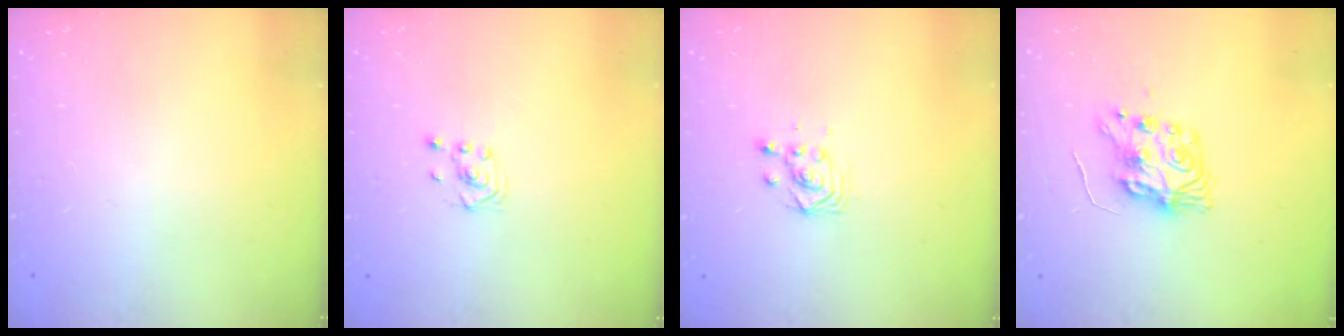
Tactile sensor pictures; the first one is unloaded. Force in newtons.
{"total": 1.9, "press": 1.7, "slide": 0.8}
{"total": 2.9, "press": 2.9, "slide": 0.1}
{"total": 8.1, "press": 8.1, "slide": 0.2}